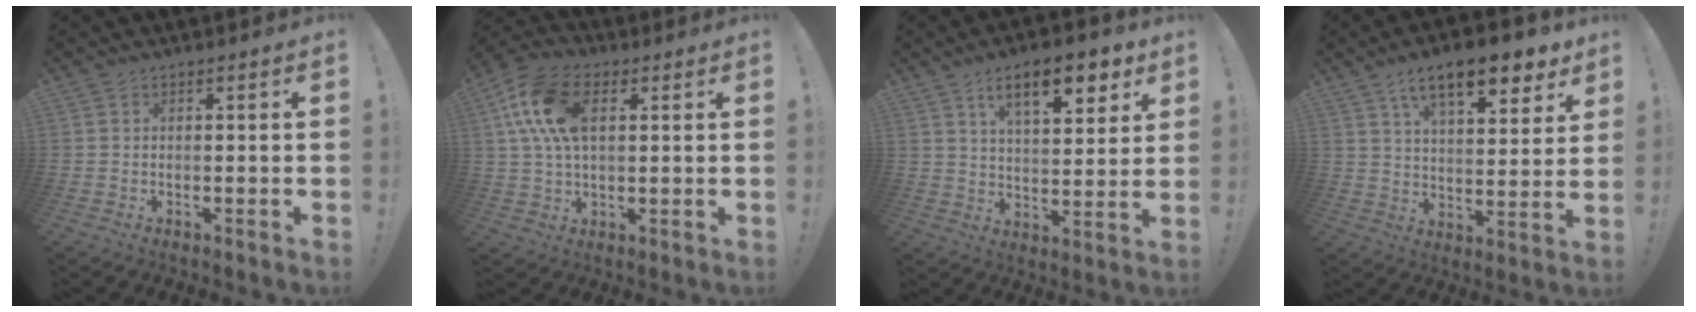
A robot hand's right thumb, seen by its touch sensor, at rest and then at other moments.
{"total": 15.6, "force": [4.3, 9.6, 11.5], "torque": [-0.232, 0.005, 0.082]}
{"total": 13.9, "force": [7.7, 5.3, 10.3], "torque": [-0.155, -0.030, 0.125]}
{"total": 14.5, "force": [9.1, 5.3, 10.0], "torque": [-0.155, -0.052, 0.152]}